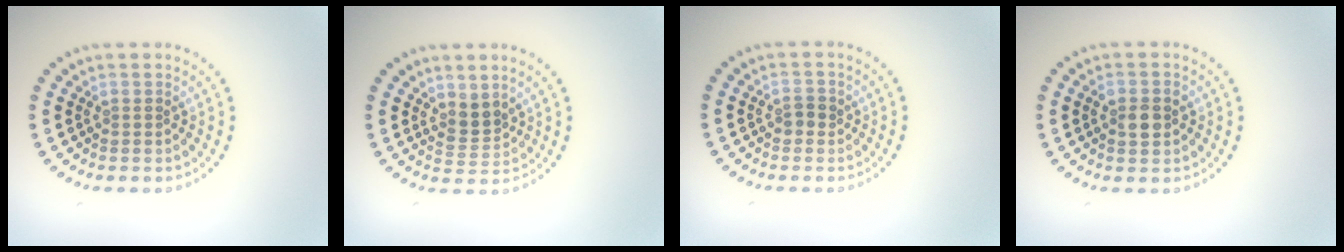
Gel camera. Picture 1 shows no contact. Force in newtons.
{"total": 2.1, "press": 1.6, "slide": 1.4}
{"total": 1.2, "press": 1.2, "slide": 0.3}
{"total": 2.6, "press": 2.5, "slide": 0.3}